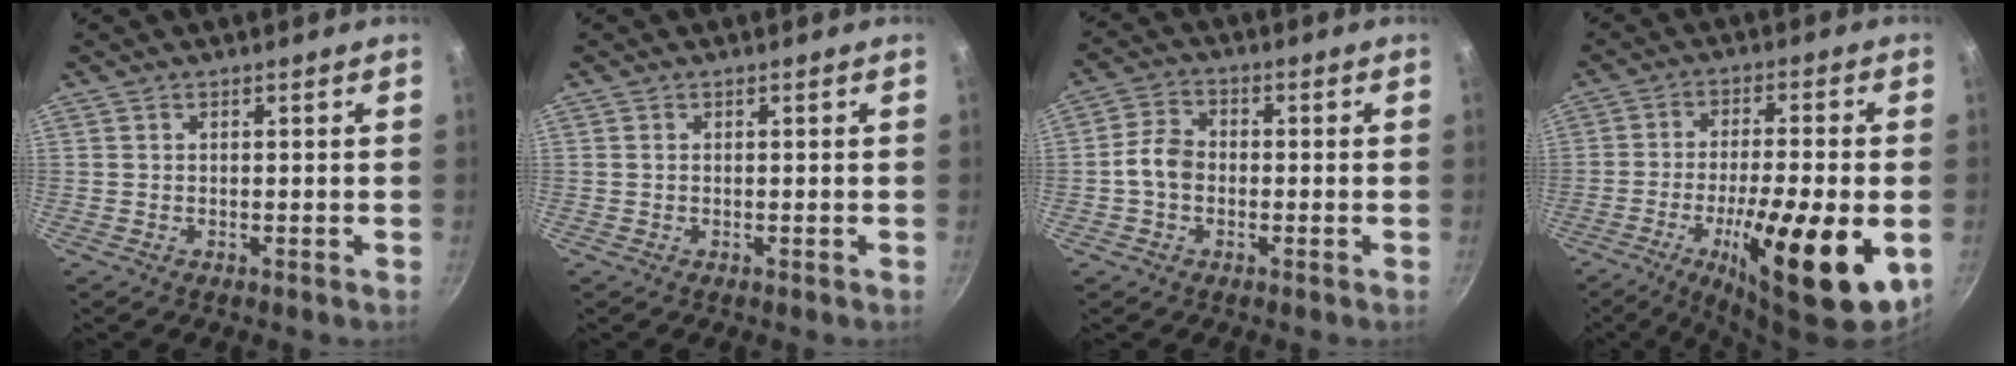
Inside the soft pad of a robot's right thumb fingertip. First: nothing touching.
{"total": 0.0}
{"total": 5.5, "force": [-1.0, 4.2, 3.4], "torque": [-0.051, 0.023, -0.029]}
{"total": 20.2, "force": [-6.3, 5.3, 18.5], "torque": [-0.284, 0.010, -0.097]}